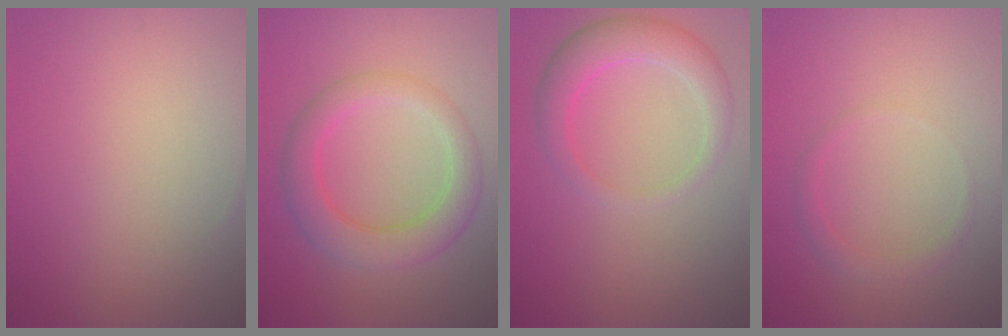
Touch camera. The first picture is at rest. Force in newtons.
{"total": 4.8, "press": 4.8, "slide": 0.1}
{"total": 3.9, "press": 3.9, "slide": 0.2}
{"total": 1.4, "press": 1.4, "slide": 0.1}